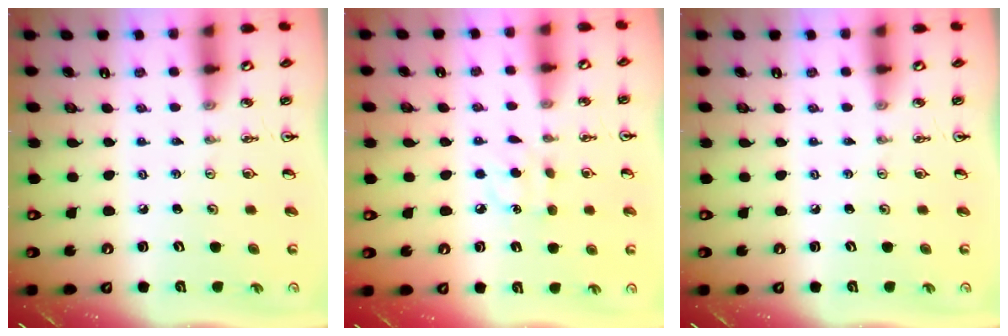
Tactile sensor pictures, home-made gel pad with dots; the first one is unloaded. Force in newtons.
{"total": 7.1, "press": 7.0, "slide": 0.7}
{"total": 0.0}